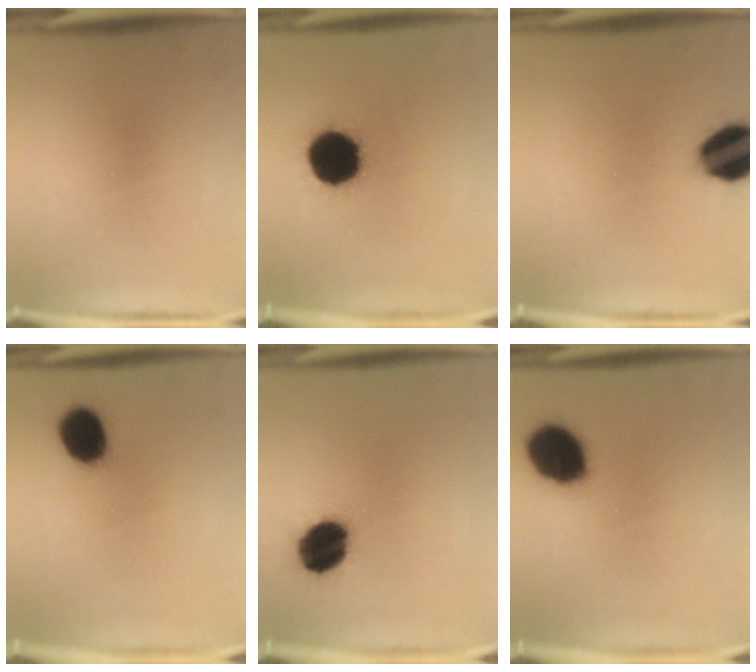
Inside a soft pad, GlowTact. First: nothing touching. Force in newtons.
{"total": 18.7}
{"total": 14.3}
{"total": 11.1}
{"total": 16.6}
{"total": 15.5}